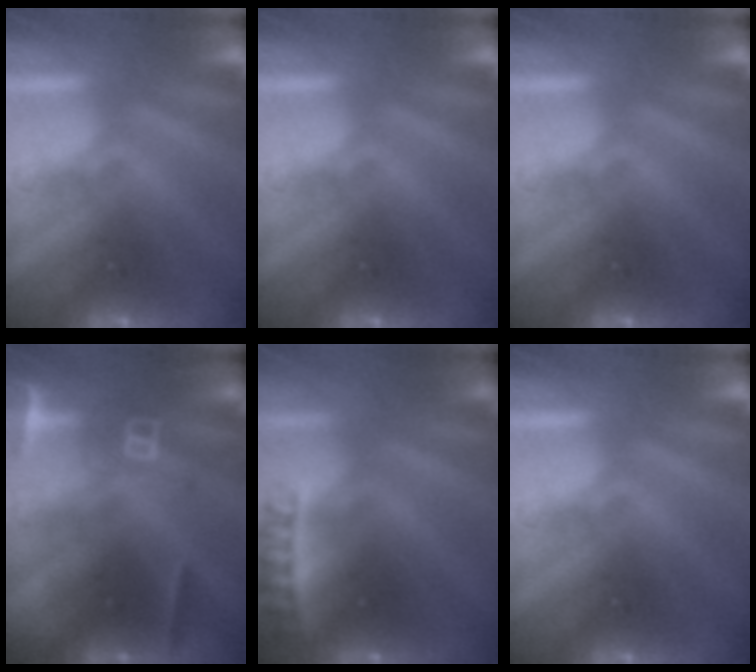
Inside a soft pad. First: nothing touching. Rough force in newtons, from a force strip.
{"total": 0.0}
{"total": 0.0}
{"total": 2.7}
{"total": 2.4}
{"total": 0.0}